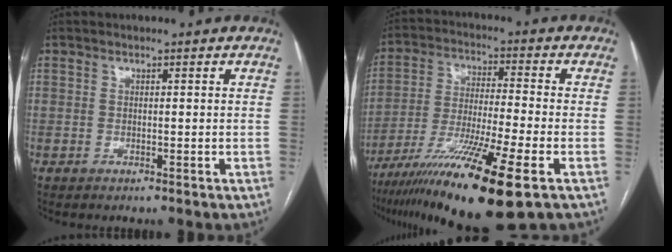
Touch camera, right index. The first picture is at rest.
{"total": 17.9, "force": [-10.5, 0.5, 14.5], "torque": [-0.255, -0.046, -0.183]}